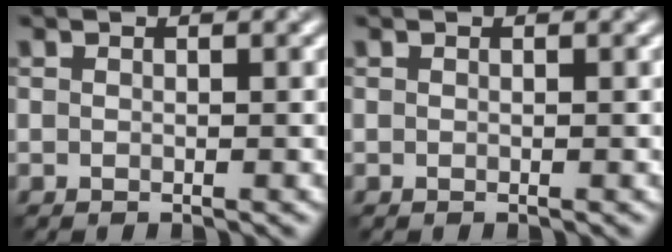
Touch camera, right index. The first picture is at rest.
{"total": 0.0}